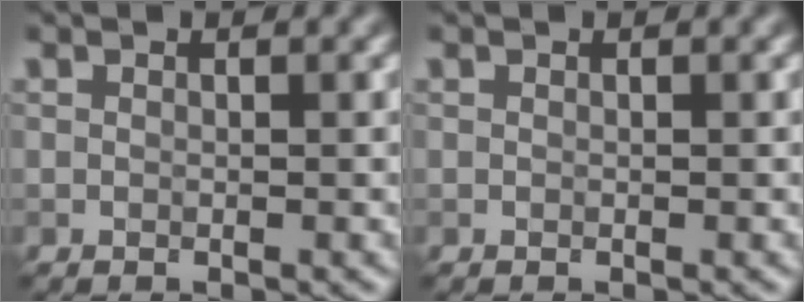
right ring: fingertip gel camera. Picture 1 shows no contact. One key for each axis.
{"total": 0.0}